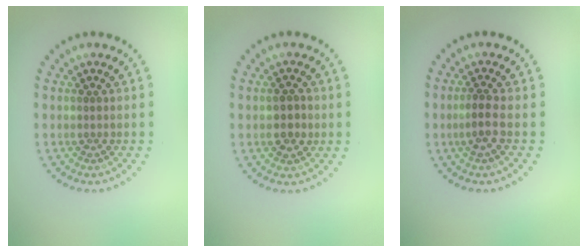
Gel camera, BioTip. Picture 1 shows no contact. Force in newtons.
{"total": 1.6, "press": 1.6, "slide": 0.1}
{"total": 1.8, "press": 1.6, "slide": 0.9}